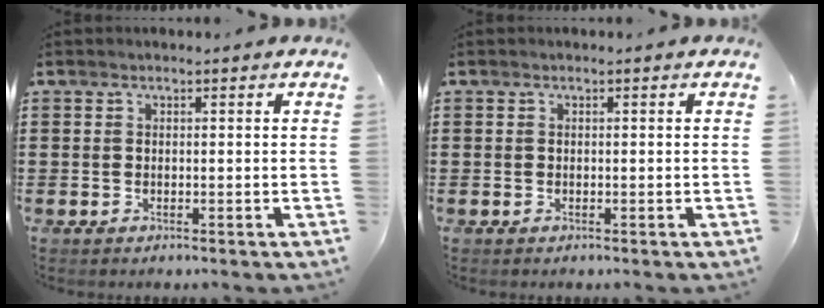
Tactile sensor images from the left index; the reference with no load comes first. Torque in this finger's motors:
{"motor_torque": [0.00, 0.00, 0.00, 0.00]}